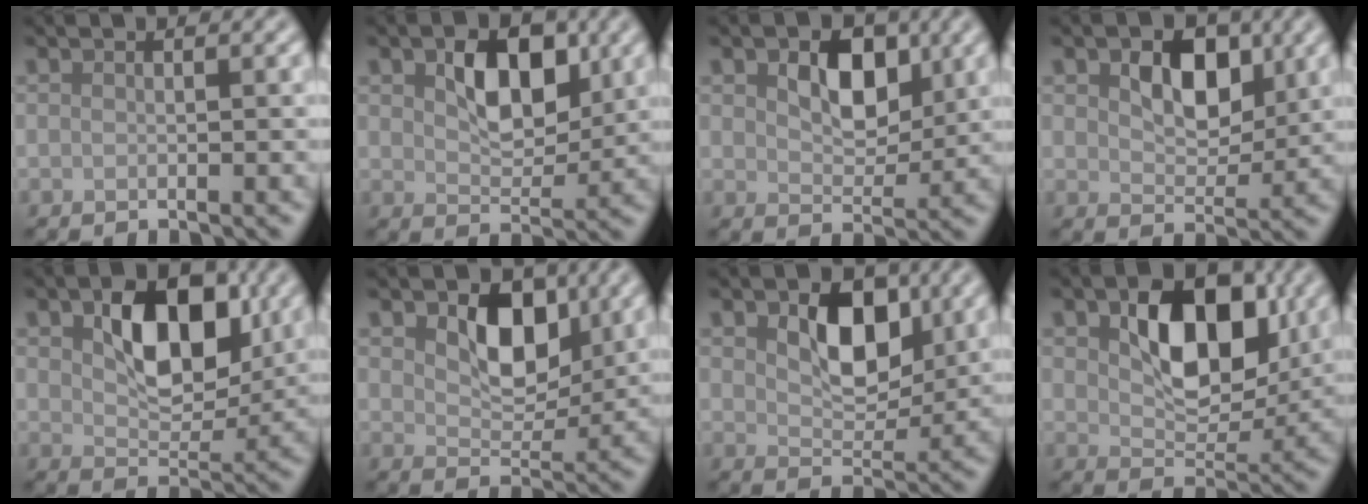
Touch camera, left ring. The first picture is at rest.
{"total": 5.3, "force": [1.6, 3.2, 3.9], "torque": [-0.065, -0.001, 0.024]}
{"total": 4.8, "force": [1.5, 3.1, 3.4], "torque": [-0.060, -0.003, 0.019]}
{"total": 4.9, "force": [1.5, 3.1, 3.4], "torque": [-0.059, -0.003, 0.019]}
{"total": 7.2, "force": [2.1, 4.3, 5.5], "torque": [-0.083, -0.003, 0.034]}
{"total": 5.1, "force": [1.8, 3.2, 3.5], "torque": [-0.062, -0.006, 0.025]}
{"total": 5.5, "force": [1.7, 3.4, 4.0], "torque": [-0.068, -0.004, 0.024]}
{"total": 8.0, "force": [2.2, 4.9, 6.0], "torque": [-0.092, -0.004, 0.038]}